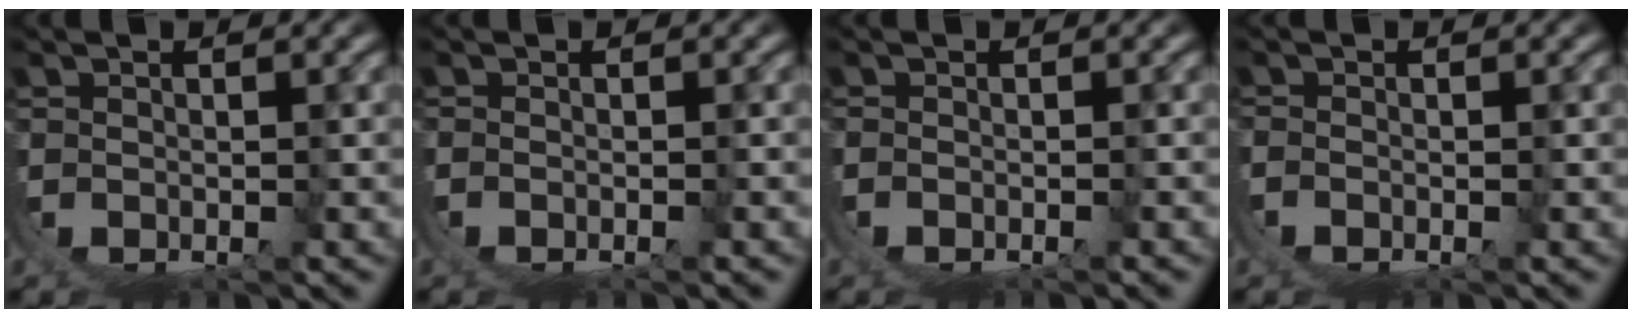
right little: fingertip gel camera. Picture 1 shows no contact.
{"total": 0.9, "force": [-0.7, -0.5, 0.2], "torque": [0.004, 0.003, -0.013]}
{"total": 0.7, "force": [-0.6, 0.0, 0.2], "torque": [0.001, 0.003, -0.011]}
{"total": 0.8, "force": [-0.6, -0.5, 0.2], "torque": [0.003, -0.001, -0.013]}